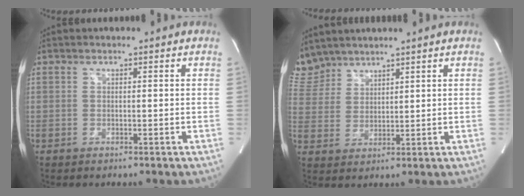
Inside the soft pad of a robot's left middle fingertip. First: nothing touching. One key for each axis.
{"total": 6.5, "fx": 6.2, "fy": 1.9, "fz": 0.1, "tx": -0.015, "ty": 0.014, "tz": 0.140}